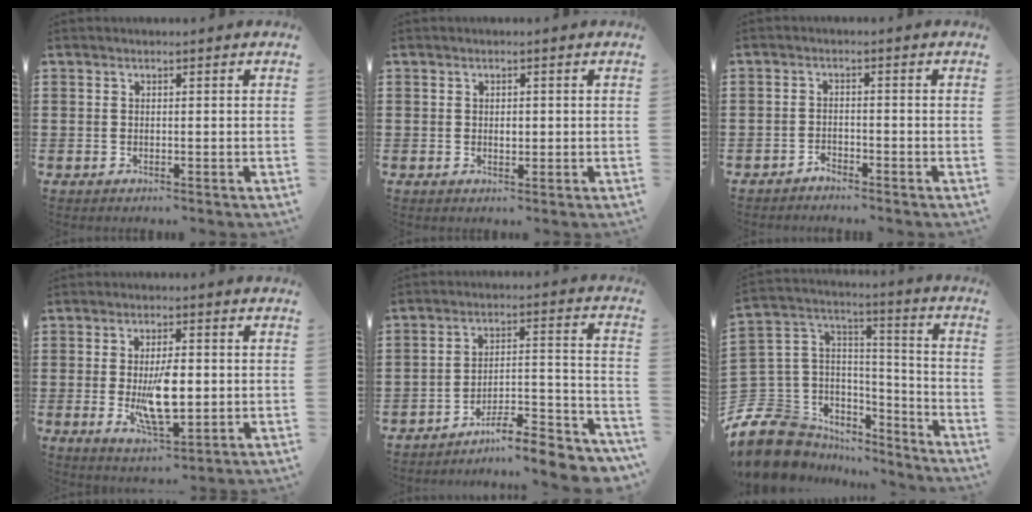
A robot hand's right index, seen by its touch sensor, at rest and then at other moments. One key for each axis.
{"total": 1.3, "fx": 0.1, "fy": 0.7, "fz": 1.0, "tx": -0.021, "ty": 0.005, "tz": 0.001}
{"total": 1.5, "fx": -1.5, "fy": 0.3, "fz": 0.0, "tx": -0.005, "ty": 0.006, "tz": -0.032}
{"total": 8.2, "fx": -0.5, "fy": 3.2, "fz": 7.5, "tx": -0.151, "ty": -0.010, "tz": -0.014}
{"total": 8.1, "fx": -7.4, "fy": 0.8, "fz": 3.2, "tx": -0.040, "ty": 0.010, "tz": -0.142}
{"total": 10.8, "fx": -6.6, "fy": 8.0, "fz": 2.8, "tx": -0.105, "ty": 0.002, "tz": -0.126}